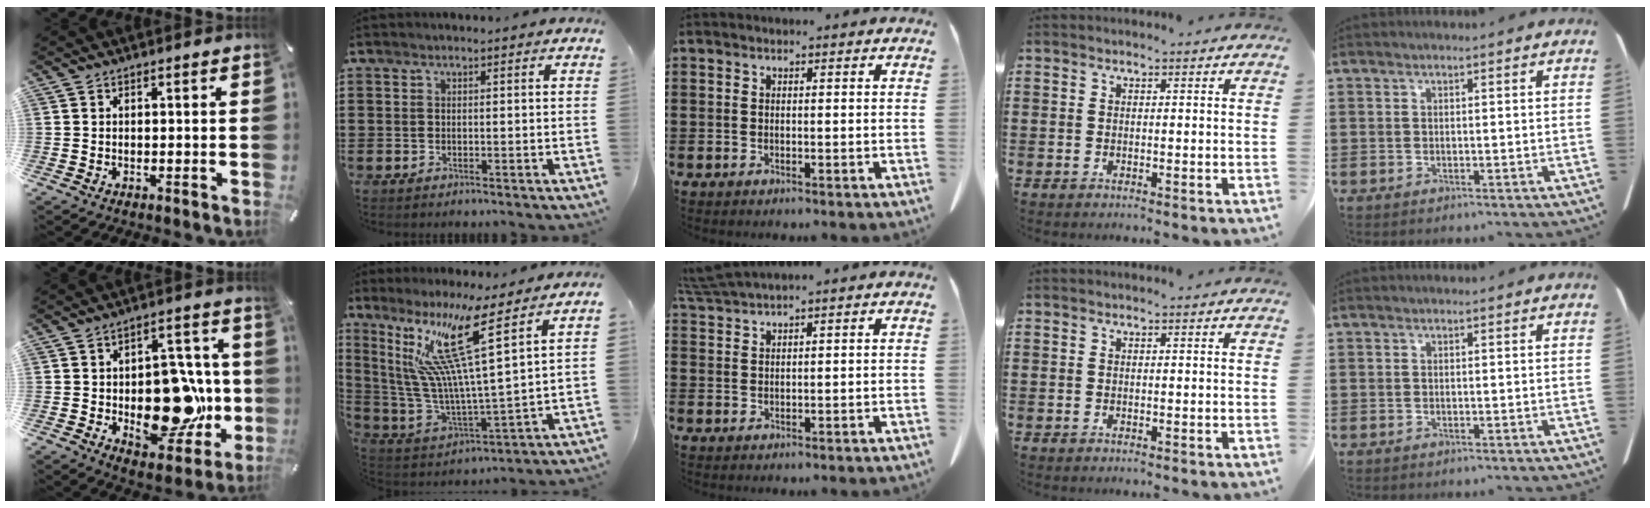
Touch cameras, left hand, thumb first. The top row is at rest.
{"thumb": {"total": 19.4, "force": [-2.7, 12.2, 14.8], "torque": [-0.197, -0.006, -0.036]}, "index": {"total": 13.4, "force": [8.8, 0.3, 10.1], "torque": [-0.232, -0.055, 0.139]}, "middle": {"total": 3.2, "force": [3.0, -0.3, 1.2], "torque": [-0.032, -0.003, 0.057]}}